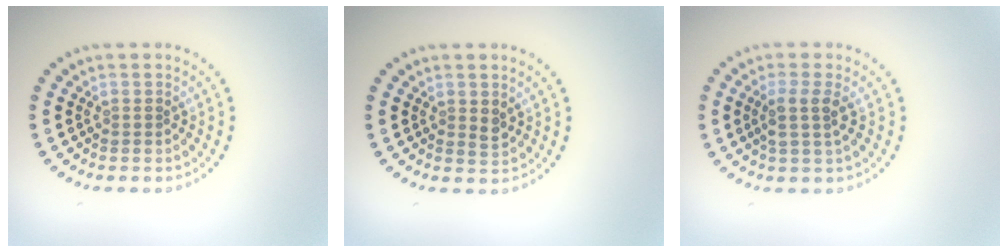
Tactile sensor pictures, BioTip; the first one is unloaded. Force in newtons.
{"total": 1.0, "press": 1.0, "slide": 0.3}
{"total": 2.2, "press": 1.8, "slide": 1.2}